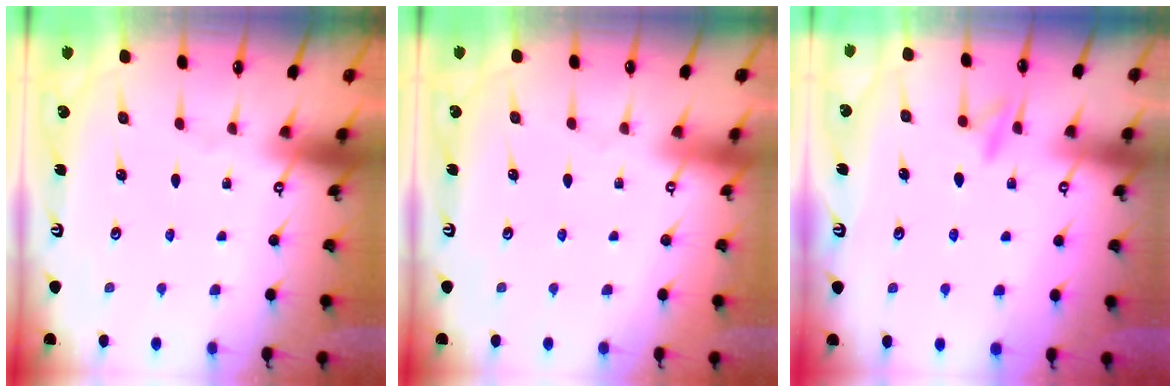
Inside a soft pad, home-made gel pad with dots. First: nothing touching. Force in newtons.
{"total": 3.8, "press": 3.8, "slide": 0.1}
{"total": 8.9, "press": 8.9, "slide": 0.8}